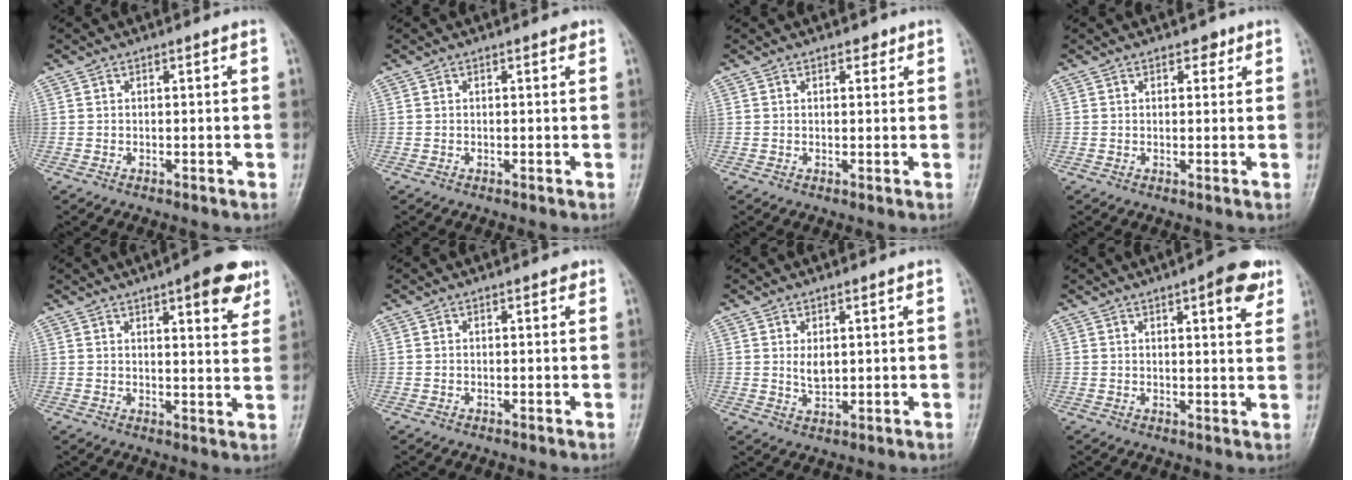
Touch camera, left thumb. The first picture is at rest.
{"total": 0.7, "force": [0.4, 0.3, 0.4], "torque": [-0.004, -0.001, 0.002]}
{"total": 1.6, "force": [1.0, 0.9, 0.8], "torque": [0.001, -0.004, 0.011]}
{"total": 2.1, "force": [1.3, 1.3, 1.0], "torque": [0.003, -0.004, 0.013]}
{"total": 9.9, "force": [5.7, 2.9, 7.6], "torque": [-0.074, -0.023, 0.068]}
{"total": 0.6, "force": [0.3, 0.4, 0.3], "torque": [0.001, 0.000, -0.001]}
{"total": 2.9, "force": [0.9, 1.6, 2.2], "torque": [-0.030, -0.011, 0.019]}
{"total": 7.3, "force": [3.9, 2.2, 5.8], "torque": [-0.058, -0.013, 0.044]}